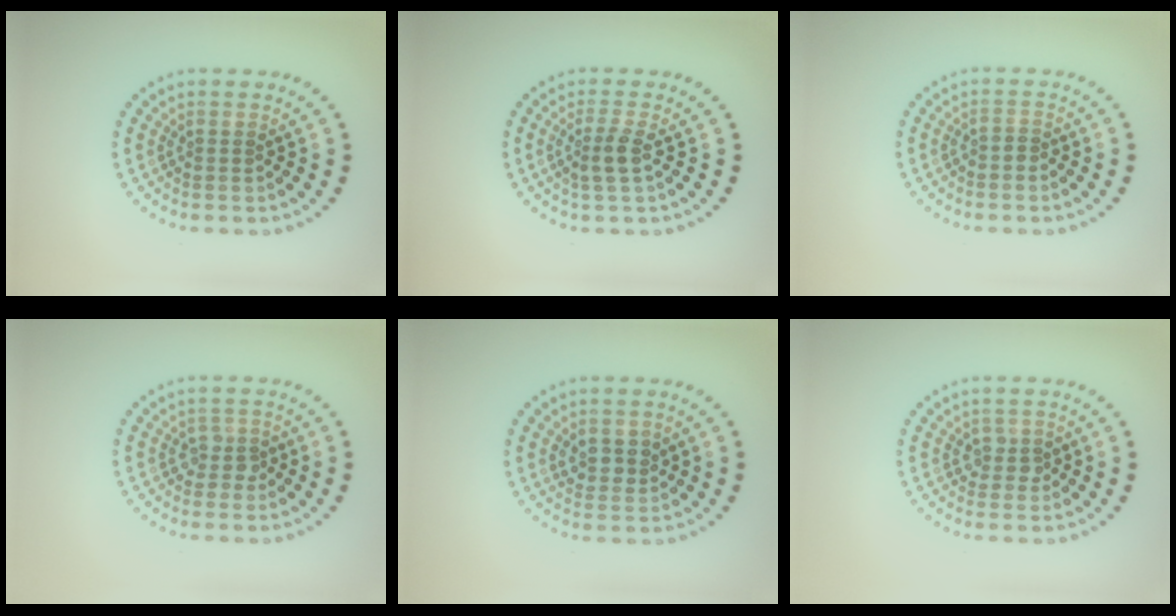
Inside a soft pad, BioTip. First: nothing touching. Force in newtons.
{"total": 2.2, "press": 1.9, "slide": 1.0}
{"total": 0.7, "press": 0.4, "slide": 0.6}
{"total": 1.5, "press": 1.1, "slide": 0.9}
{"total": 2.0, "press": 1.9, "slide": 0.7}
{"total": 1.2, "press": 1.0, "slide": 0.6}